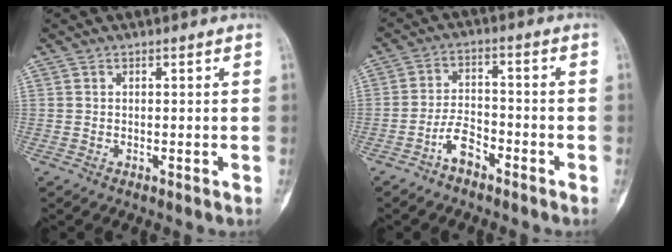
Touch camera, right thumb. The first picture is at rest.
{"total": 5.5, "force": [-3.6, 2.7, 3.1], "torque": [-0.047, 0.033, -0.073]}